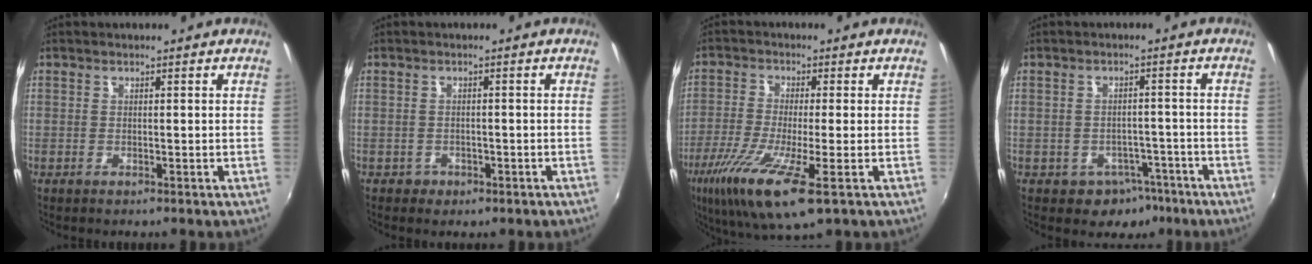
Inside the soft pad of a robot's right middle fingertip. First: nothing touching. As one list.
[{"total": 2.6, "force": [-1.2, 2.2, 0.6], "torque": [-0.017, -0.002, -0.015]}, {"total": 13.3, "force": [-6.3, 1.9, 11.5], "torque": [-0.246, -0.047, -0.118]}, {"total": 5.7, "force": [-3.4, 4.4, 1.4], "torque": [-0.032, 0.014, -0.033]}]